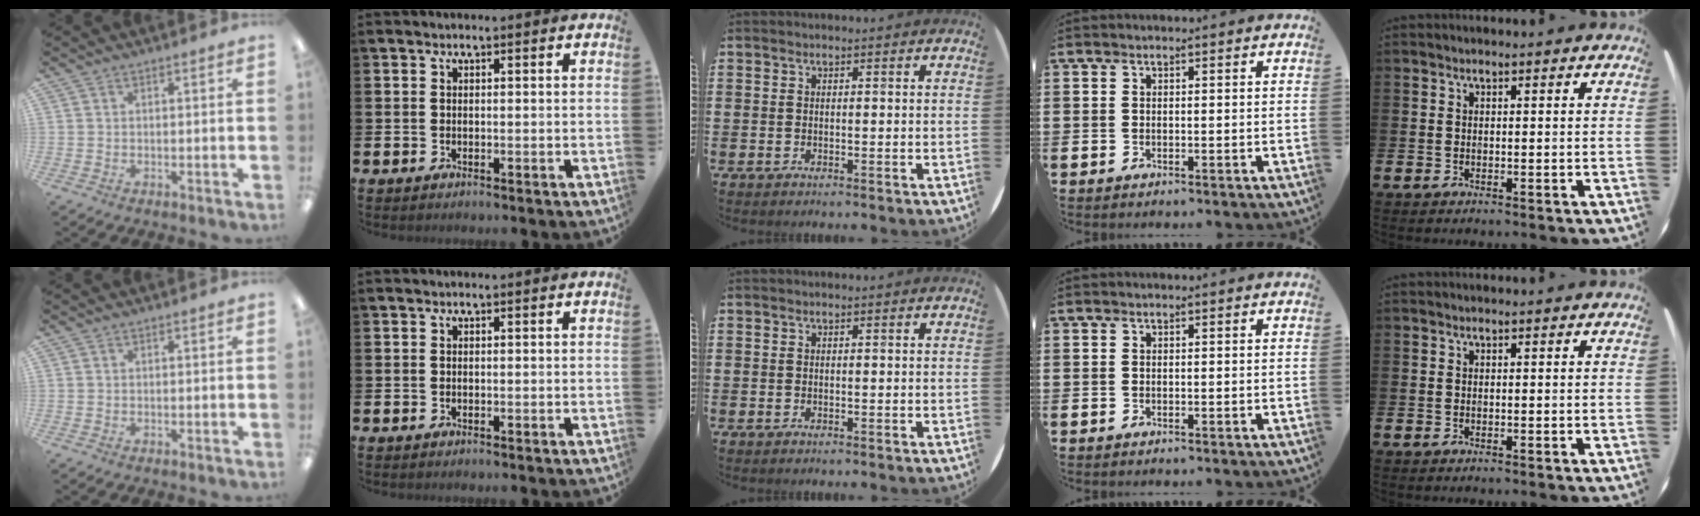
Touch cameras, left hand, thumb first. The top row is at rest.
{}